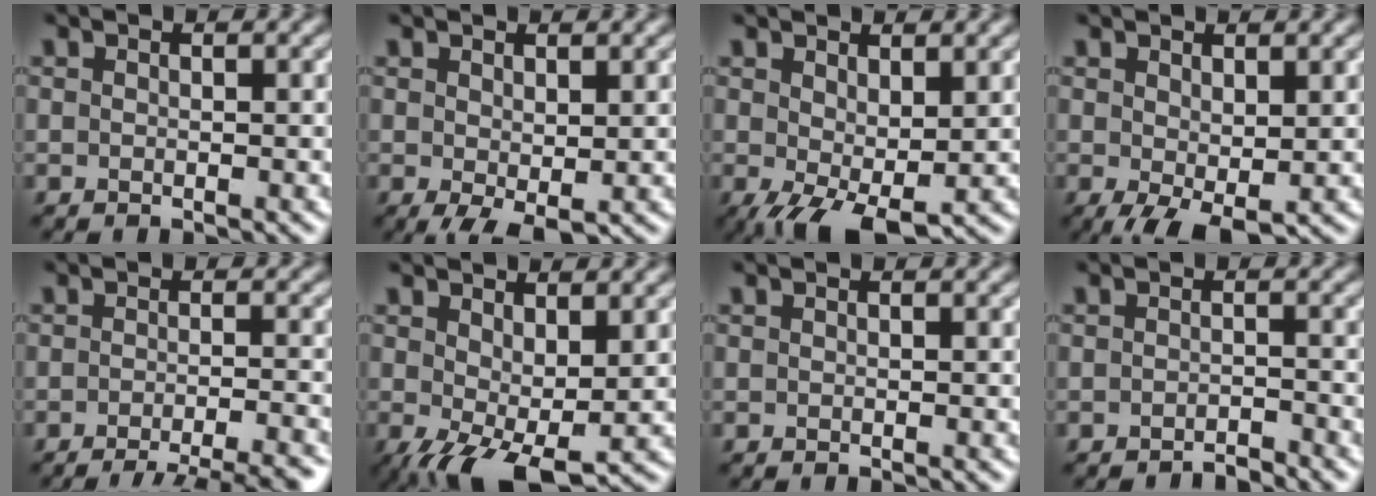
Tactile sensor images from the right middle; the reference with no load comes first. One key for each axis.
{"total": 2.4, "fx": -0.1, "fy": 1.2, "fz": 2.1, "tx": -0.039, "ty": -0.004, "tz": 0.004}
{"total": 4.9, "fx": -0.9, "fy": 2.4, "fz": 4.2, "tx": -0.087, "ty": -0.009, "tz": -0.008}
{"total": 3.4, "fx": -0.3, "fy": 1.7, "fz": 2.9, "tx": -0.059, "ty": -0.003, "tz": -0.001}
{"total": 6.0, "fx": -3.9, "fy": 1.7, "fz": 4.3, "tx": -0.037, "ty": -0.004, "tz": -0.039}
{"total": 5.8, "fx": -1.1, "fy": 2.9, "fz": 5.0, "tx": -0.100, "ty": -0.012, "tz": -0.010}
{"total": 0.0}
{"total": 1.2, "fx": -1.2, "fy": 0.1, "fz": 0.4, "tx": -0.001, "ty": 0.002, "tz": -0.024}